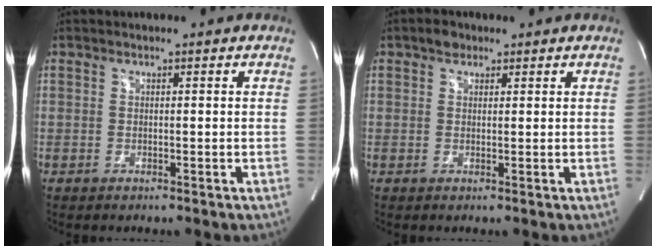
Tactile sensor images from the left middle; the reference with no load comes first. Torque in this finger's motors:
{"motor_torque": [0.27, -0.18, 0.02, 0.00]}